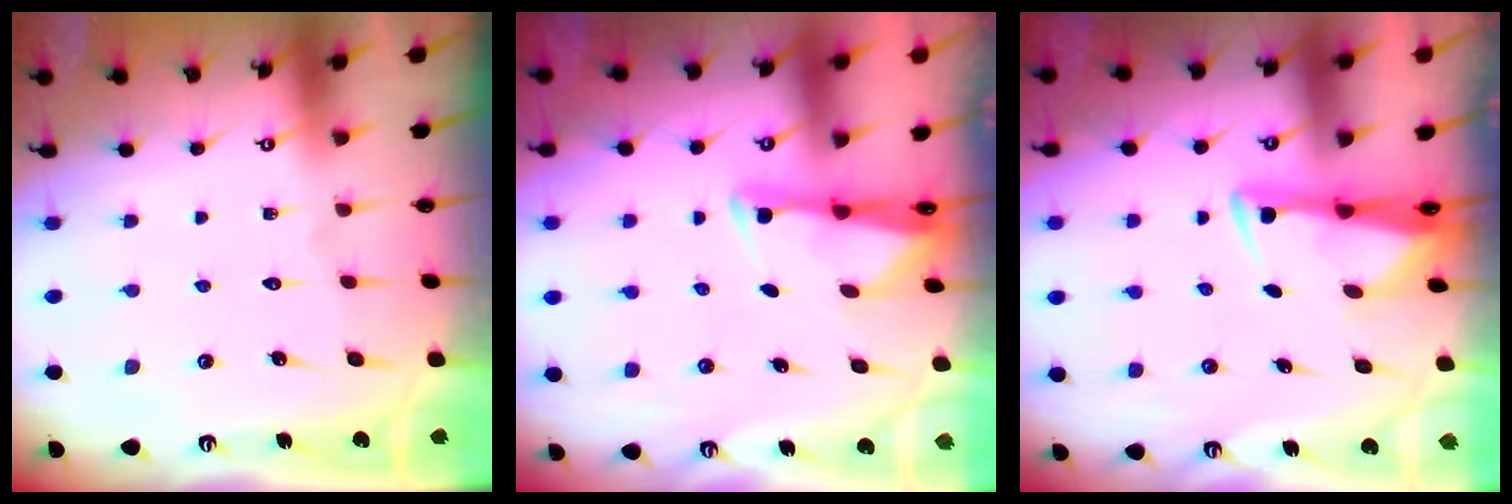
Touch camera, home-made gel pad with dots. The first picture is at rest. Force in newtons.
{"total": 2.6, "press": 2.6, "slide": 0.4}
{"total": 2.9, "press": 2.8, "slide": 0.9}